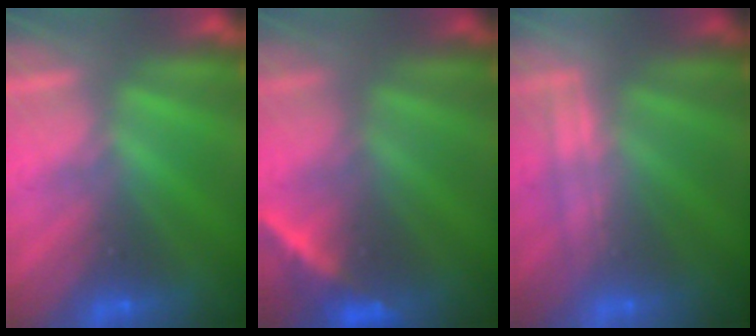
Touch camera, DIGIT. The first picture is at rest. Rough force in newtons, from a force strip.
{"total": 2.2}
{"total": 2.2}